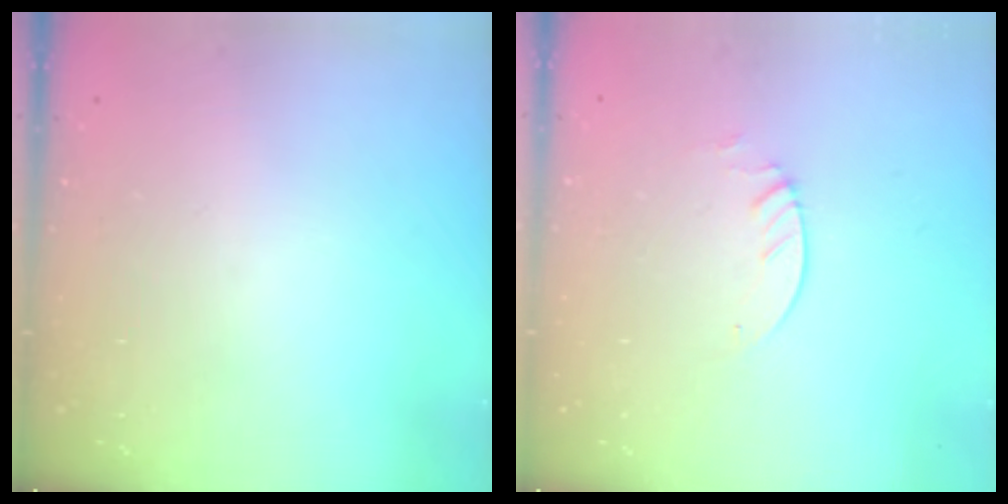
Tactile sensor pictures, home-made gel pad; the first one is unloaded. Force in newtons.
{"total": 2.3, "press": 2.3, "slide": 0.2}